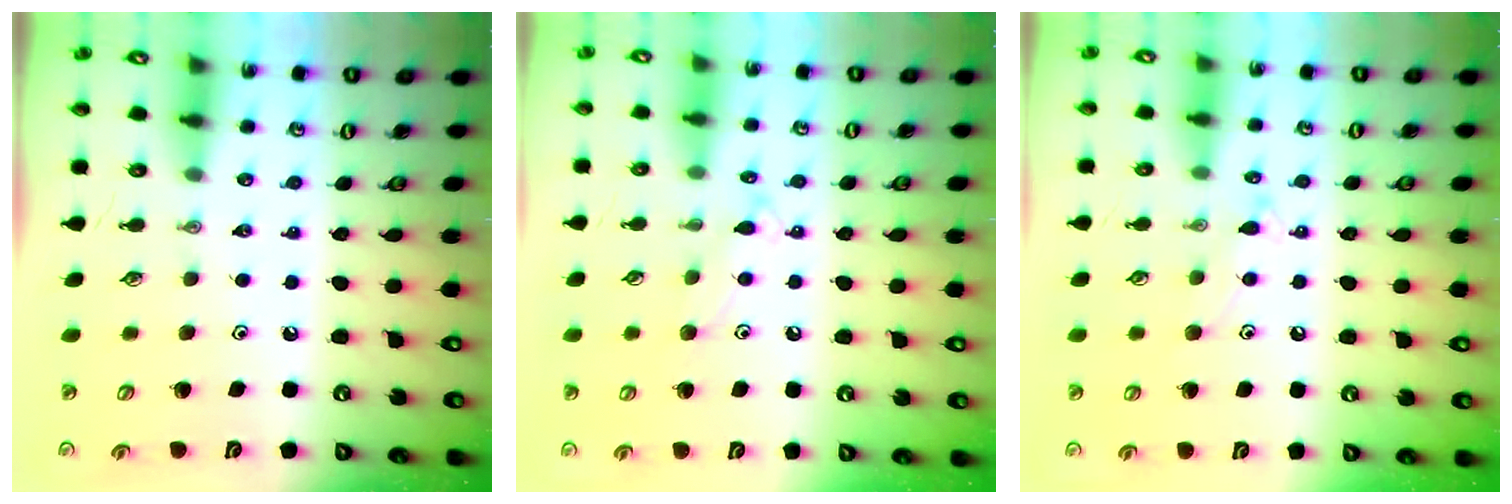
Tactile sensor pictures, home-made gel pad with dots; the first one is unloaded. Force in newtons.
{"total": 8.4, "press": 8.3, "slide": 0.7}
{"total": 8.2, "press": 8.1, "slide": 0.6}